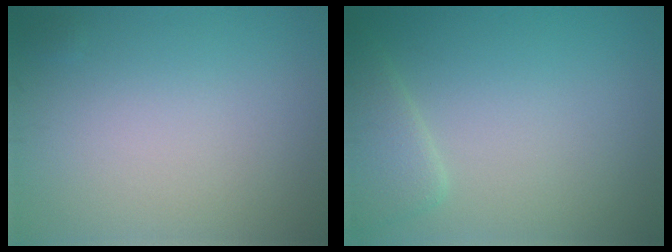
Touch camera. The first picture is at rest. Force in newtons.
{"total": 2.6, "press": 2.6, "slide": 0.3}